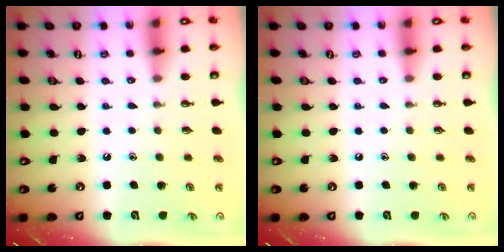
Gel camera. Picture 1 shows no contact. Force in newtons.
{"total": 0.0}